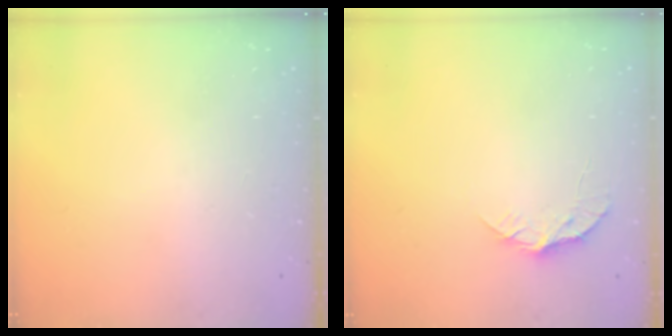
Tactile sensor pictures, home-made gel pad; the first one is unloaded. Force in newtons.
{"total": 8.1, "press": 8.1, "slide": 0.7}